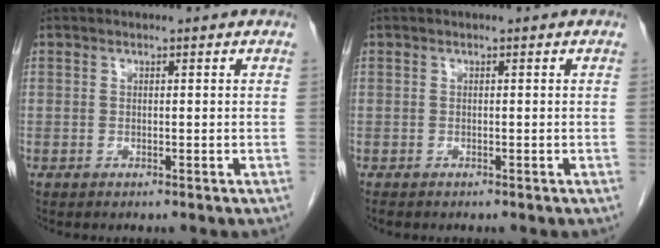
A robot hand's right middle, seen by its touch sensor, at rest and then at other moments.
{"total": 0.7, "force": [-0.6, 0.2, 0.2], "torque": [-0.009, -0.001, -0.009]}